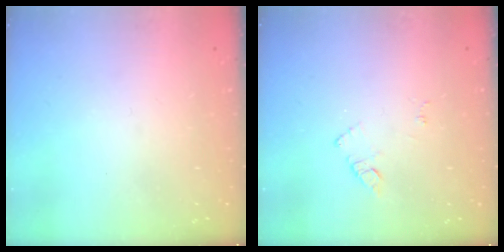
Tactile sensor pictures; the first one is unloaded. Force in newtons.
{"total": 4.8, "press": 4.8, "slide": 0.5}